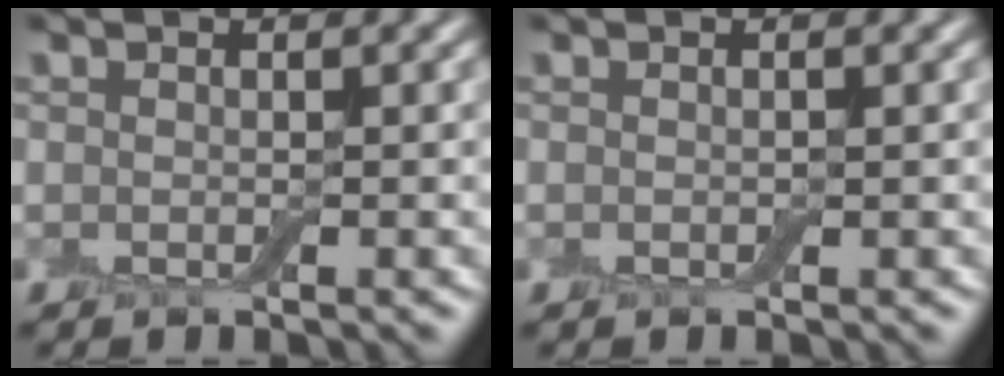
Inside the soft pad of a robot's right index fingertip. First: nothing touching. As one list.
[{"total": 0.0}]